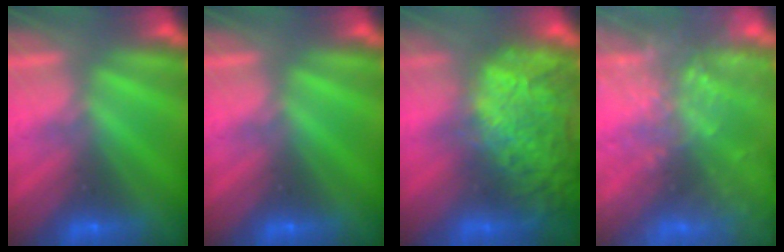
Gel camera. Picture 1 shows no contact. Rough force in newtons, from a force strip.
{"total": 0.0}
{"total": 10.8}
{"total": 8.3}